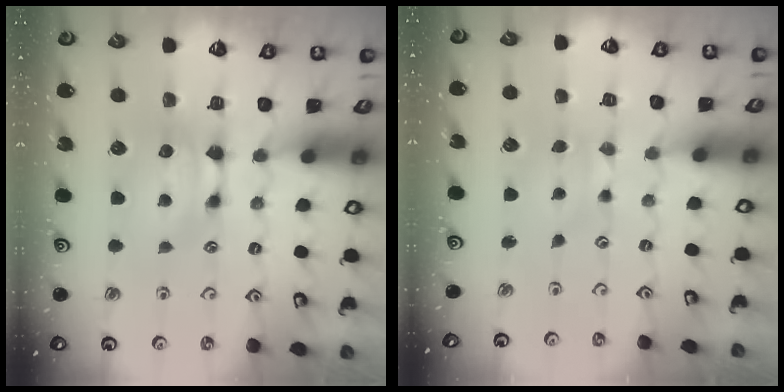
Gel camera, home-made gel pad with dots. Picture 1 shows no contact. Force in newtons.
{"total": 2.1, "press": 1.6, "slide": 1.4}